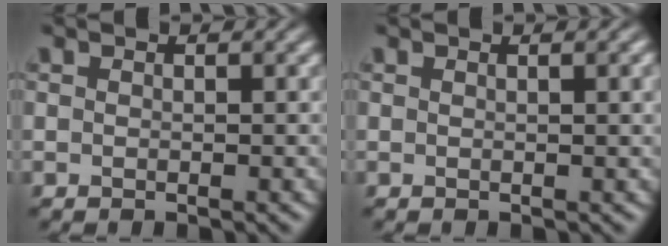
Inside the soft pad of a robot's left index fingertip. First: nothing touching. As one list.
[{"total": 2.4, "force": [0.8, 0.8, 2.1], "torque": [-0.018, 0.004, 0.004]}]